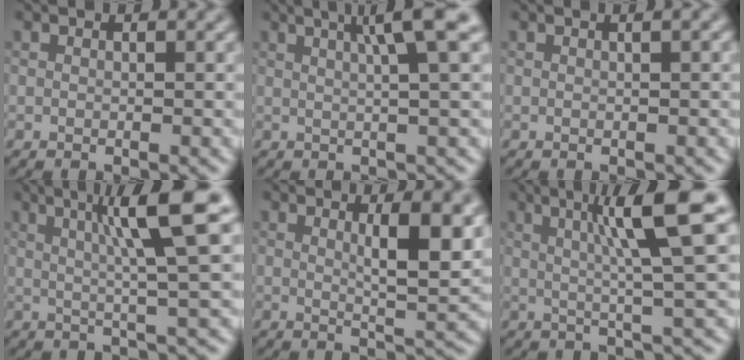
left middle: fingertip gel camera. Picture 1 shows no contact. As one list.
[{"total": 5.2, "force": [1.9, 0.7, 4.8], "torque": [-0.062, 0.014, 0.029]}, {"total": 1.1, "force": [0.3, 0.3, 1.0], "torque": [-0.010, 0.006, -0.001]}, {"total": 8.2, "force": [2.5, 1.0, 7.8], "torque": [-0.107, 0.016, 0.037]}, {"total": 6.0, "force": [1.6, 1.4, 5.6], "torque": [-0.078, -0.003, 0.027]}, {"total": 8.5, "force": [2.4, 1.0, 8.0], "torque": [-0.111, 0.017, 0.036]}]